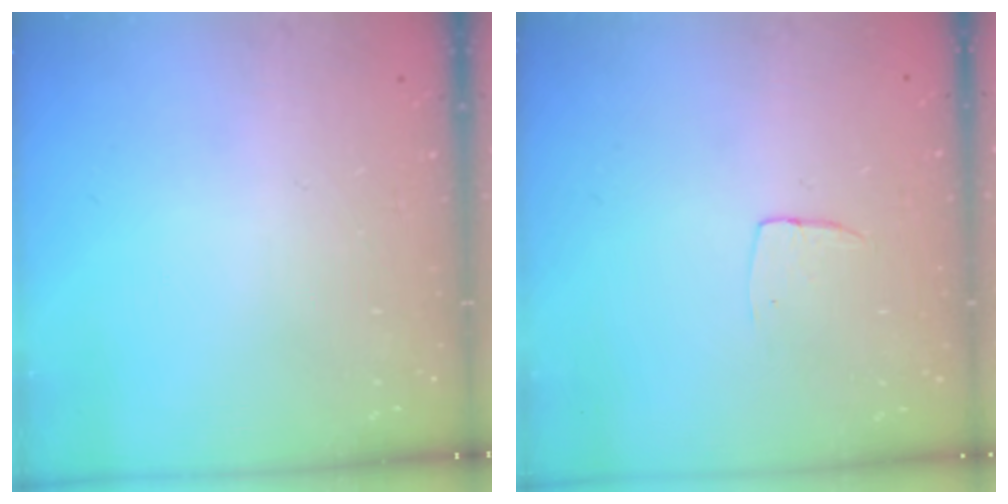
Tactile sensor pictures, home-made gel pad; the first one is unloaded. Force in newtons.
{"total": 3.7, "press": 3.7, "slide": 0.2}